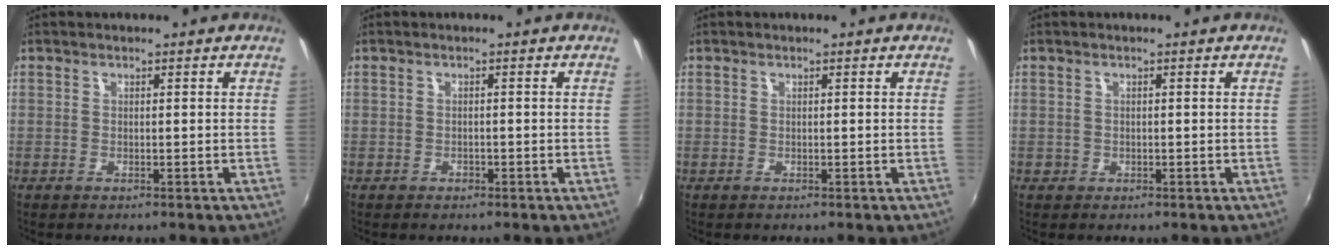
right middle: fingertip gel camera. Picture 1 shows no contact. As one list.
[{"total": 1.0, "force": [-0.7, 0.7, 0.1], "torque": [-0.002, 0.000, -0.011]}, {"total": 0.0}, {"total": 0.9, "force": [-0.4, 0.8, 0.1], "torque": [-0.003, -0.003, -0.005]}]